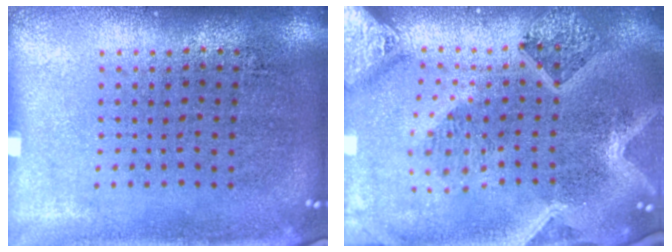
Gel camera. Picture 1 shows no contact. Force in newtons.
{"total": 3.9, "press": 3.1, "slide": 2.5}